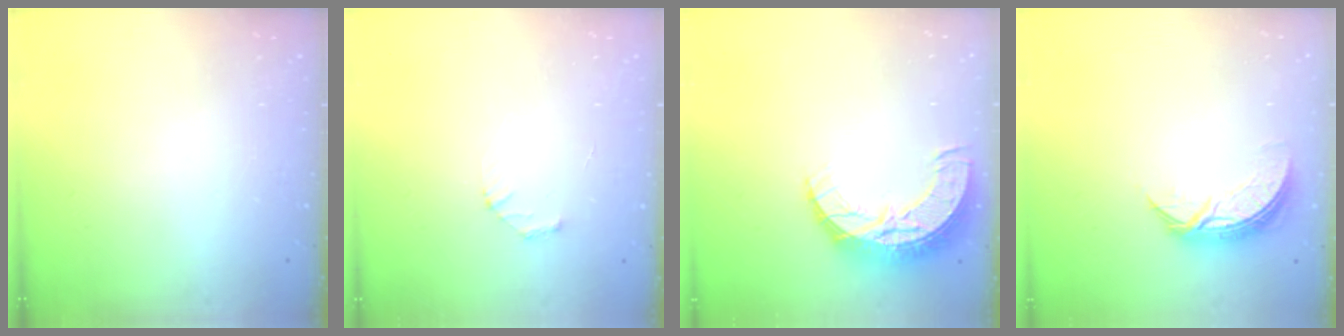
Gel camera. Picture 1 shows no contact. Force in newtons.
{"total": 2.1, "press": 2.1, "slide": 0.2}
{"total": 10.3, "press": 10.3, "slide": 0.9}
{"total": 7.6, "press": 7.6, "slide": 0.5}